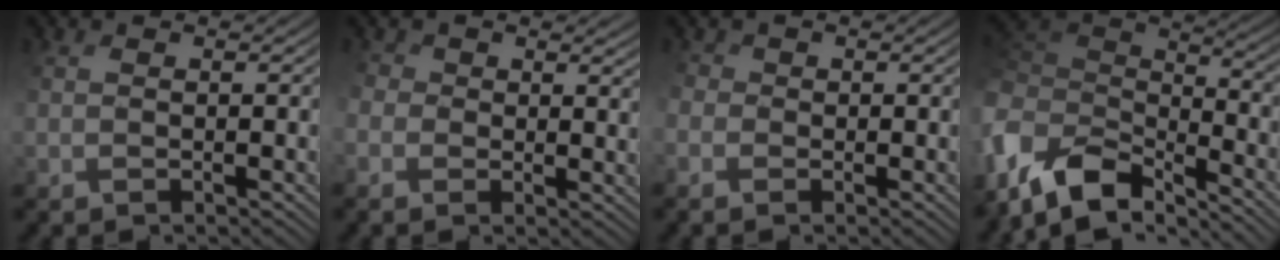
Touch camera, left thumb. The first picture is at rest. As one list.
[{"total": 4.4, "force": [0.5, 3.6, 2.5], "torque": [-0.068, -0.016, 0.004]}, {"total": 2.4, "force": [-0.9, 2.1, 0.8], "torque": [-0.029, -0.004, -0.023]}, {"total": 9.9, "force": [-4.5, 5.9, 6.5], "torque": [-0.159, 0.003, -0.098]}]